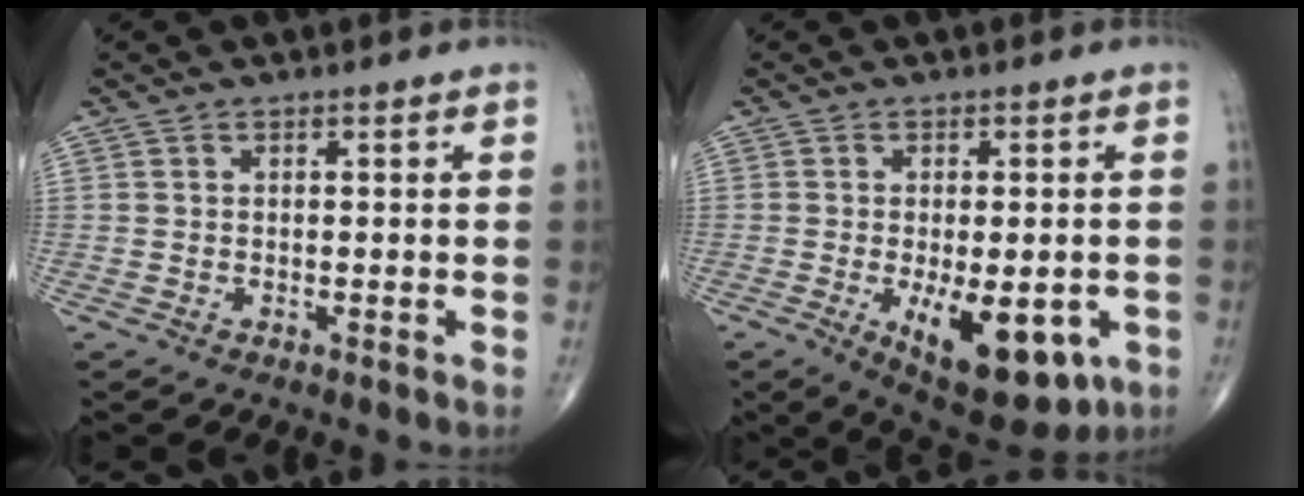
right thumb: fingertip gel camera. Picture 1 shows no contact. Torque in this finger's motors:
{"motor_torque": [1.63, 1.55, 0.22, -0.26, 0.38]}